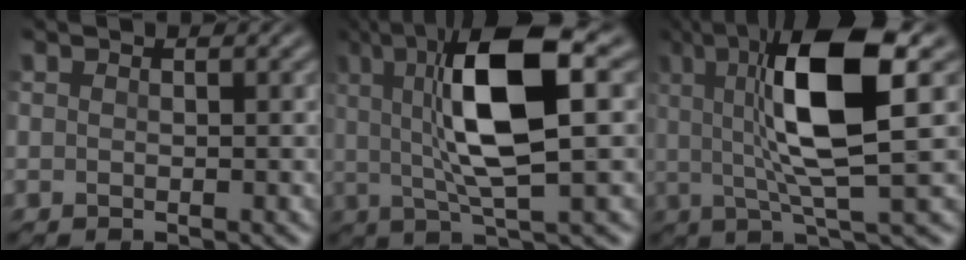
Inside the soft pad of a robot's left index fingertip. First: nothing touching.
{"total": 10.2, "force": [2.1, 2.5, 9.6], "torque": [-0.172, 0.012, 0.034]}
{"total": 9.5, "force": [2.1, 1.6, 9.1], "torque": [-0.164, 0.005, 0.038]}